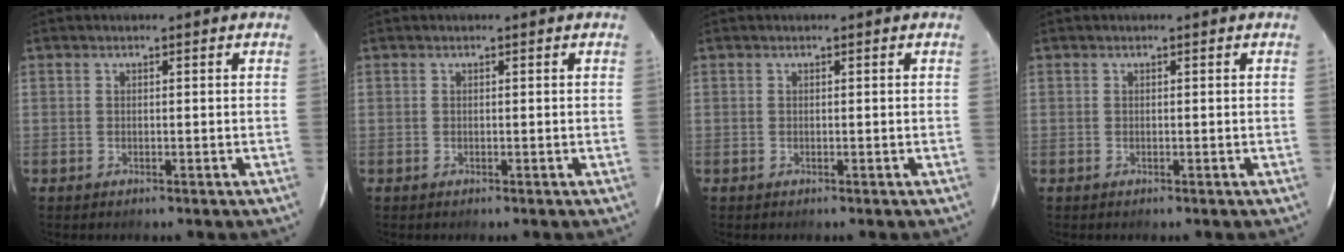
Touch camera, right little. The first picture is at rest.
{"total": 0.0}
{"total": 0.0}
{"total": 0.0}